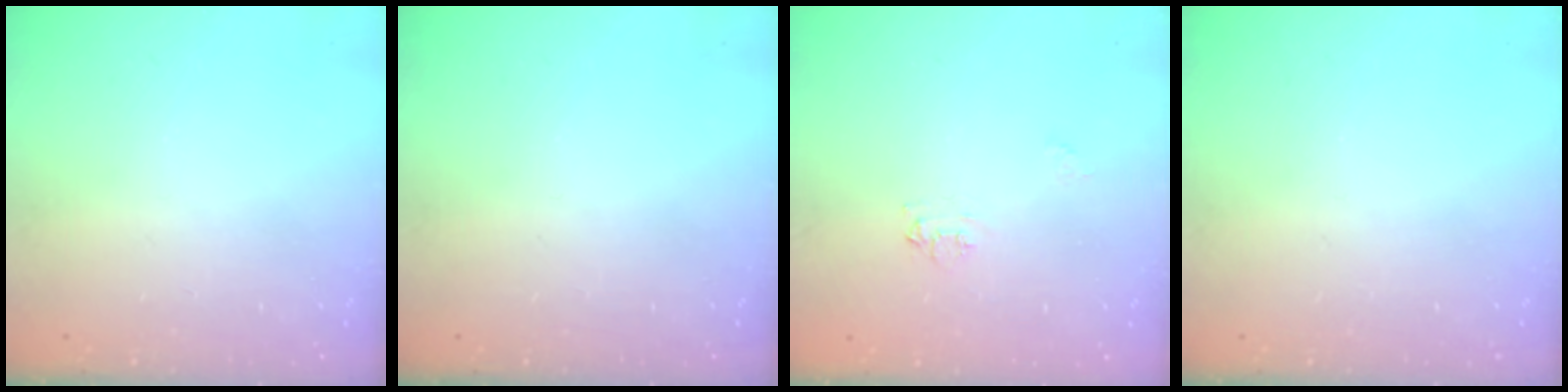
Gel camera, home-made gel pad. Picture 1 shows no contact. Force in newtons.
{"total": 0.0}
{"total": 5.5, "press": 5.5, "slide": 0.7}
{"total": 0.0}